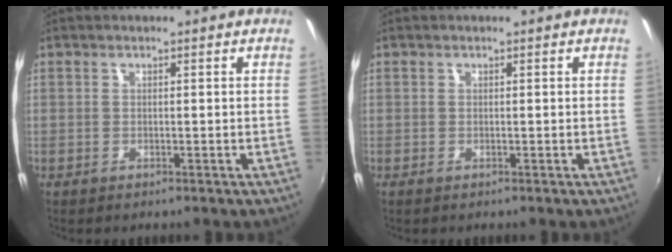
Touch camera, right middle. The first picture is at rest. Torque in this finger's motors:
{"motor_torque": [-0.01, 0.03, -0.01, 0.00]}